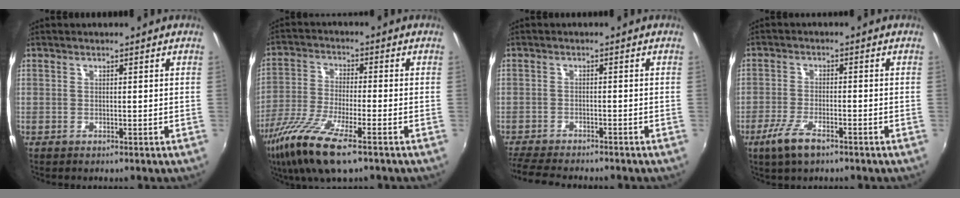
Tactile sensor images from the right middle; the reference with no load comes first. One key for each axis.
{"total": 13.4, "fx": -8.2, "fy": 2.9, "fz": 10.2, "tx": -0.223, "ty": -0.037, "tz": -0.163}
{"total": 8.3, "fx": -7.6, "fy": 1.2, "fz": 3.1, "tx": -0.086, "ty": -0.023, "tz": -0.129}
{"total": 6.1, "fx": -4.0, "fy": 1.8, "fz": 4.3, "tx": -0.104, "ty": -0.013, "tz": -0.076}